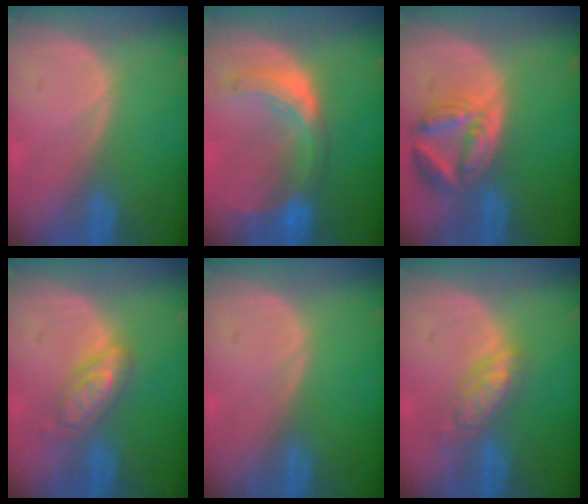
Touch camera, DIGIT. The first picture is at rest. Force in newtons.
{"total": 8.3, "press": 7.4, "slide": 3.8}
{"total": 8.1, "press": 7.2, "slide": 3.7}
{"total": 5.3, "press": 5.2, "slide": 0.2}
{"total": 0.0}
{"total": 5.5, "press": 5.0, "slide": 2.4}